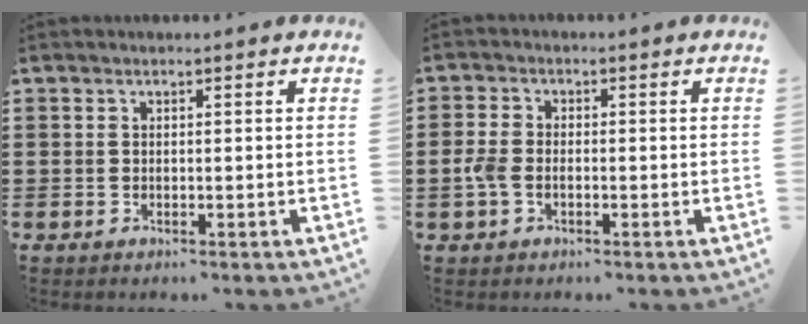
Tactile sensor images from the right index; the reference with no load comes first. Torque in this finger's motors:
{"motor_torque": [-0.09, 0.47, 0.00, 0.05]}